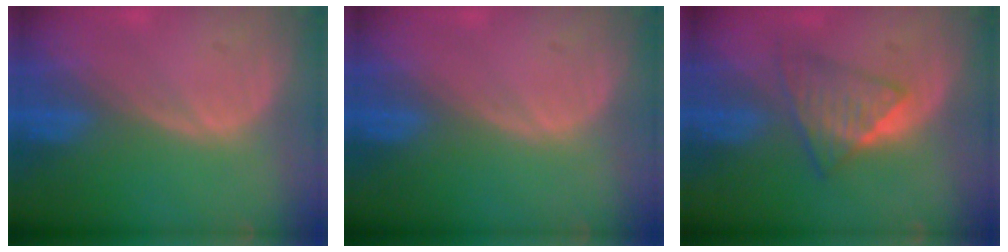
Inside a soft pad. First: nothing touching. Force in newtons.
{"total": 0.0}
{"total": 5.9, "press": 5.4, "slide": 2.3}